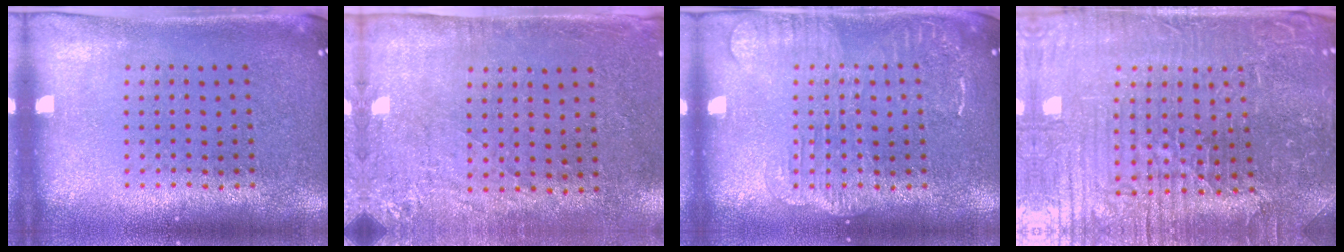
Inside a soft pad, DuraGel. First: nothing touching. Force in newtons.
{"total": 2.8, "press": 2.3, "slide": 1.6}
{"total": 2.8, "press": 2.7, "slide": 0.4}
{"total": 5.5, "press": 5.2, "slide": 1.5}